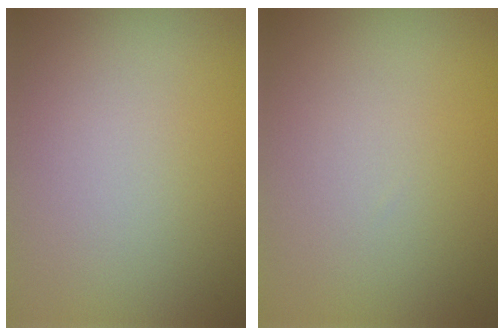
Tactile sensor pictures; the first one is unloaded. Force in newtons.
{"total": 0.0}